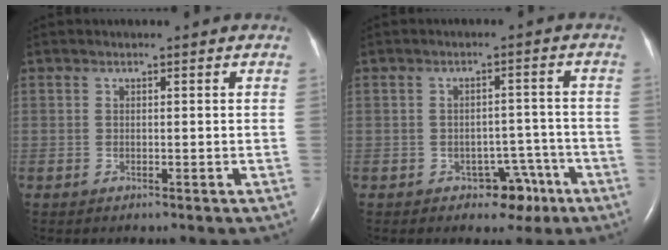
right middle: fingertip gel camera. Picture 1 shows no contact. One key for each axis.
{"total": 4.8, "fx": -2.9, "fy": 3.1, "fz": 2.2, "tx": -0.019, "ty": 0.016, "tz": -0.033}